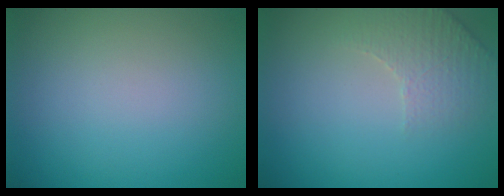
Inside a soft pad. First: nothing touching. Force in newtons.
{"total": 2.8, "press": 2.7, "slide": 0.8}